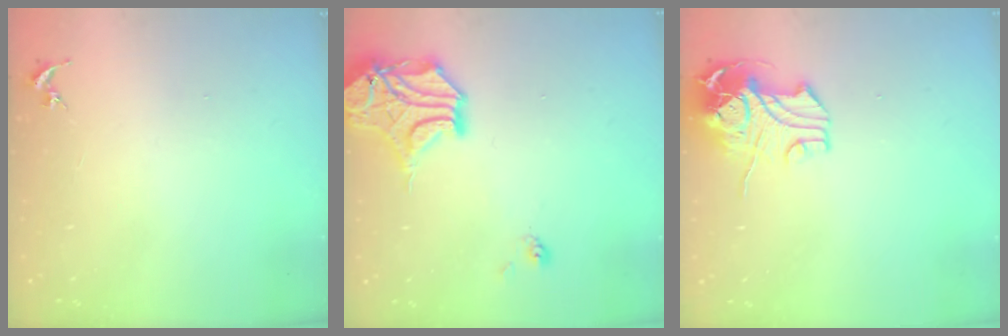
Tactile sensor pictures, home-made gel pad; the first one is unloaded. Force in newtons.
{"total": 15.2, "press": 15.1, "slide": 2.2}
{"total": 11.8, "press": 11.7, "slide": 2.1}